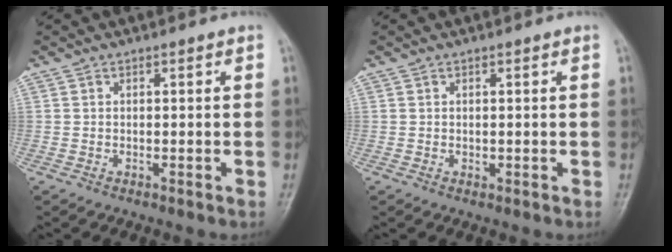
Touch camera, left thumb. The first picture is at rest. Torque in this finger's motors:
{"motor_torque": [-0.02, -0.02, 0.04, -0.01, 0.00]}